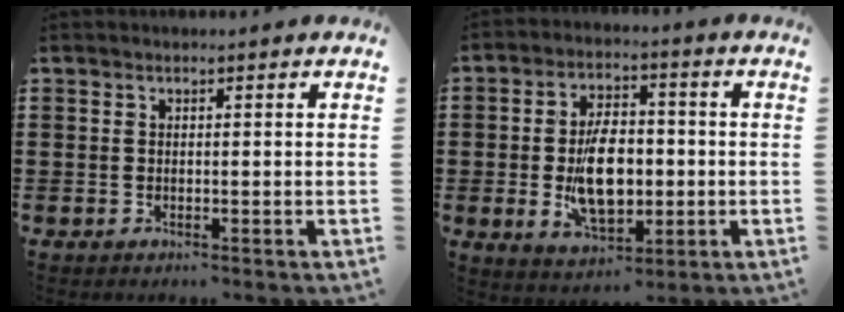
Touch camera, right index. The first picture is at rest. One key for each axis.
{"total": 9.8, "fx": -1.2, "fy": 5.6, "fz": 8.0, "tx": -0.151, "ty": 0.001, "tz": -0.025}